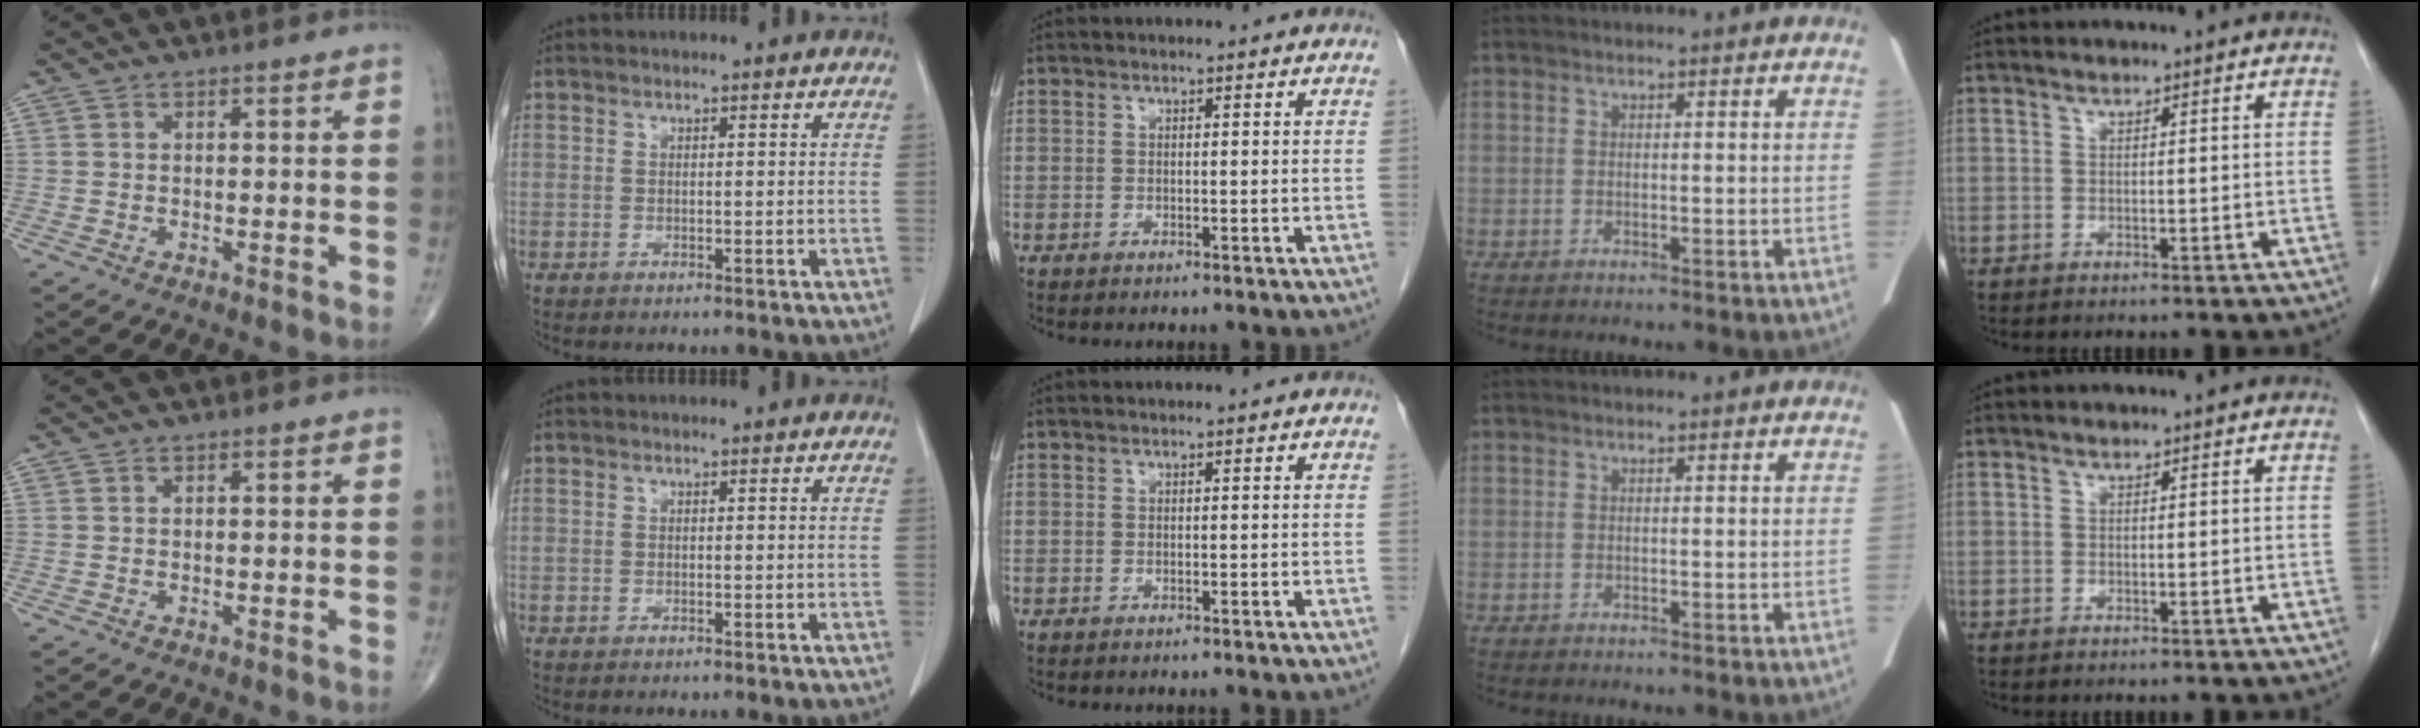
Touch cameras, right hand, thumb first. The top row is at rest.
{}